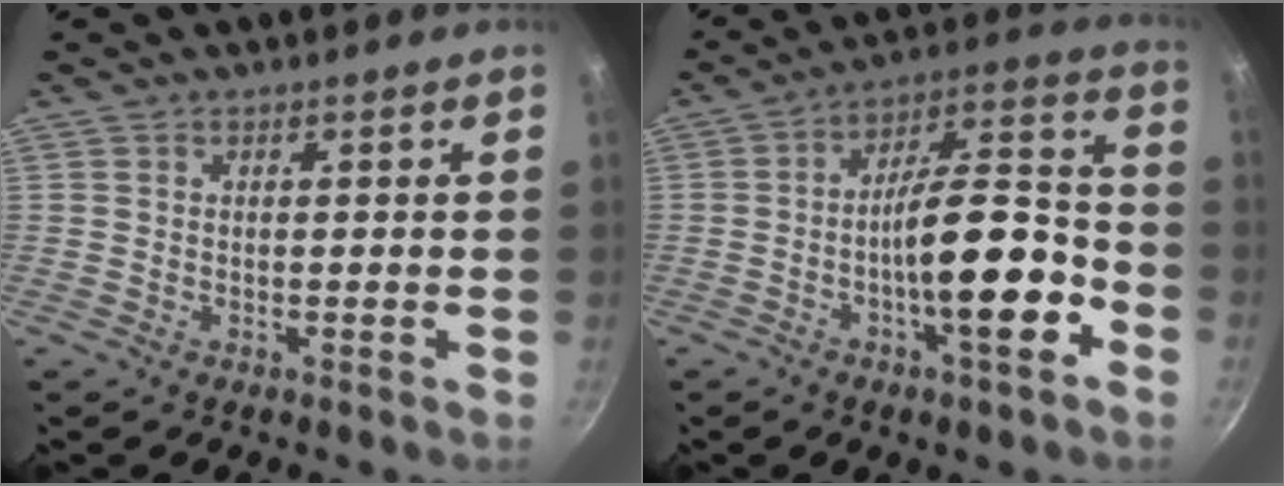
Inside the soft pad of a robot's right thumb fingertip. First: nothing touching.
{"total": 16.7, "force": [-5.5, 5.3, 14.8], "torque": [-0.206, 0.053, -0.094]}